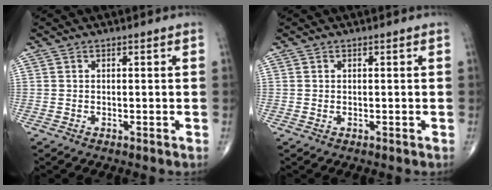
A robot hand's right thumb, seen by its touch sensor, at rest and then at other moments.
{"total": 0.0}